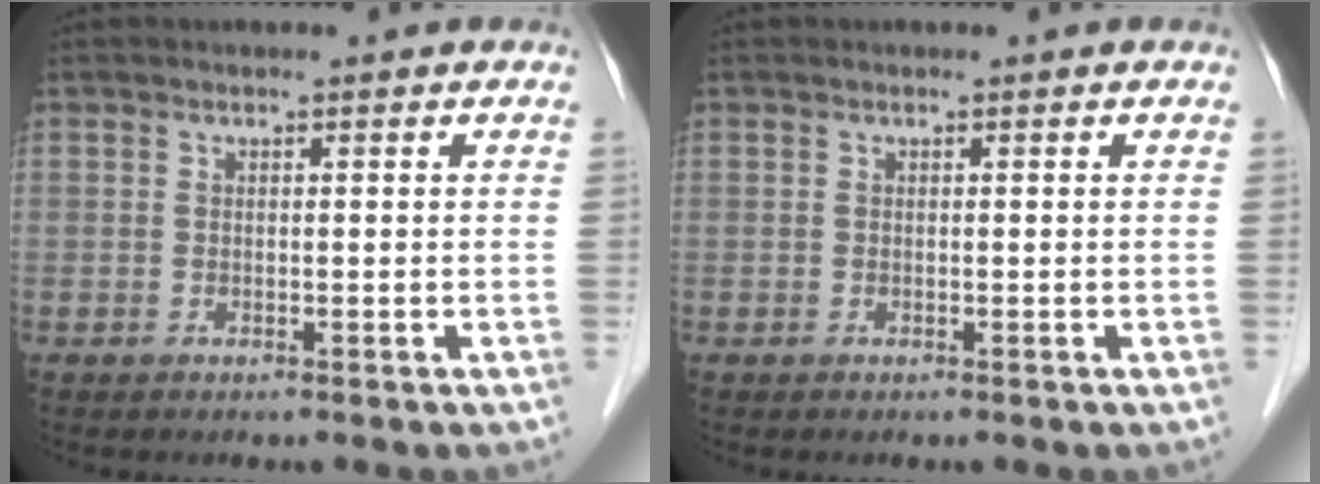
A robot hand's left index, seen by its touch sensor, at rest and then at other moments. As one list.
[{"total": 0.0}]